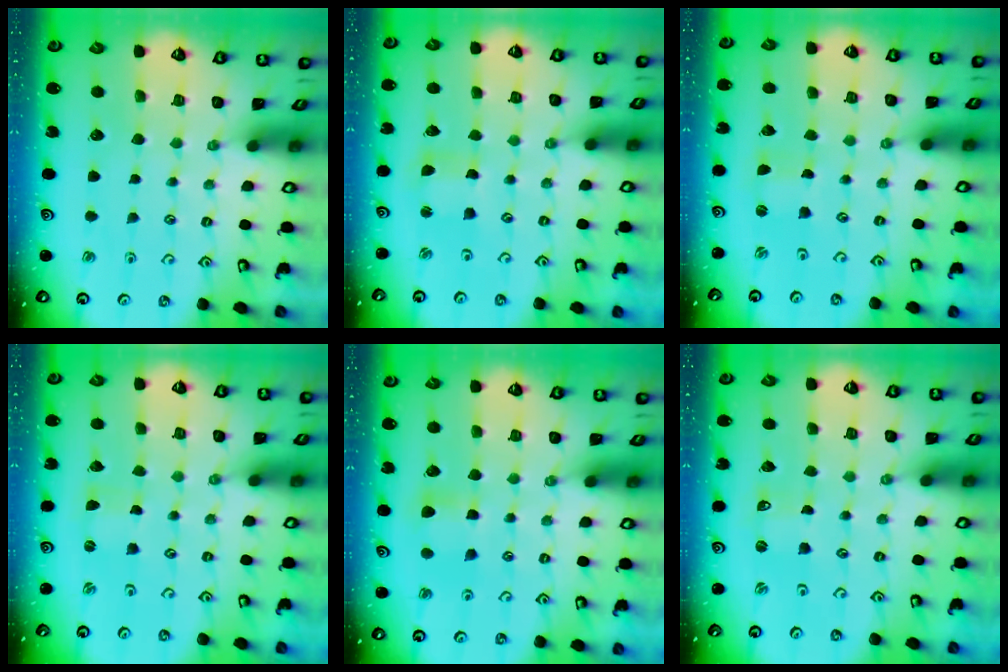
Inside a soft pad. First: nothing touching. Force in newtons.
{"total": 2.2, "press": 2.2, "slide": 0.4}
{"total": 0.0}
{"total": 0.0}
{"total": 5.8, "press": 5.7, "slide": 0.8}
{"total": 0.0}